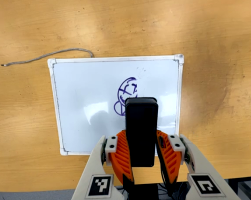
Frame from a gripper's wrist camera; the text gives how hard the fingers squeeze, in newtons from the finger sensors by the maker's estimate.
{"total": 7.5, "left": 5.7, "right": 9.3}